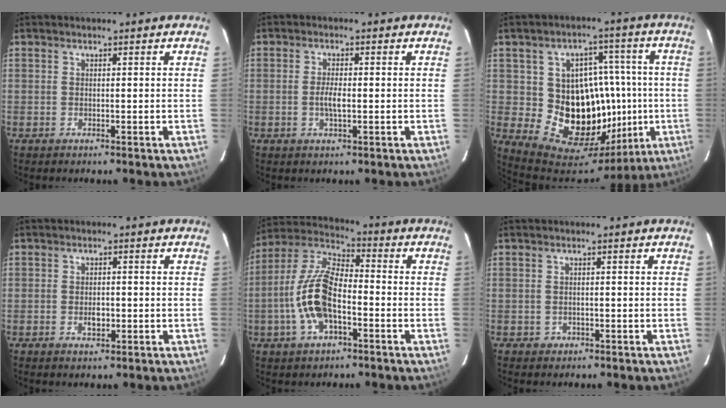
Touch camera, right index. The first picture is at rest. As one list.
[{"total": 2.8, "force": [-0.5, 0.8, 2.6], "torque": [-0.051, -0.002, -0.009]}, {"total": 18.3, "force": [-0.5, 16.0, 8.7], "torque": [-0.150, 0.033, 0.019]}, {"total": 2.6, "force": [-0.6, 1.9, 1.6], "torque": [-0.026, 0.000, -0.009]}, {"total": 13.9, "force": [-3.9, 6.3, 11.7], "torque": [-0.247, 0.007, -0.076]}, {"total": 1.4, "force": [-0.6, 1.2, 0.2], "torque": [-0.001, 0.001, -0.003]}]